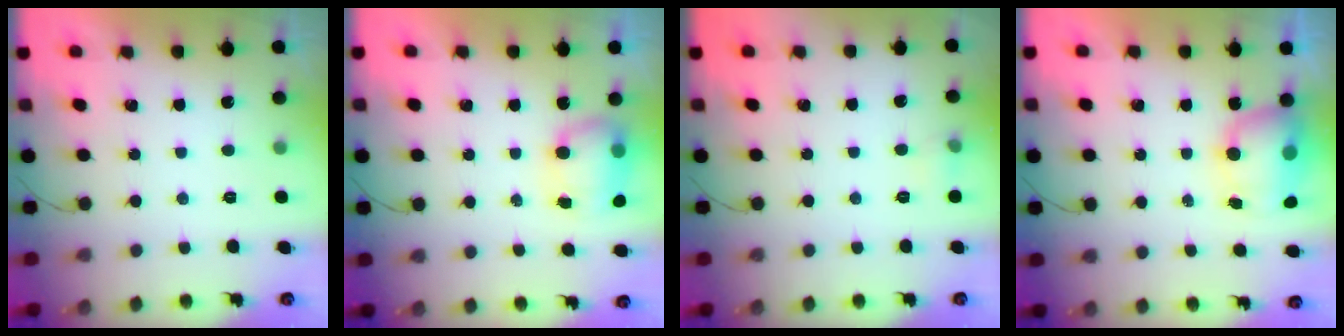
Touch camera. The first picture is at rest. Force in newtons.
{"total": 7.2, "press": 7.1, "slide": 1.2}
{"total": 4.2, "press": 3.8, "slide": 1.7}
{"total": 7.5, "press": 7.4, "slide": 0.9}